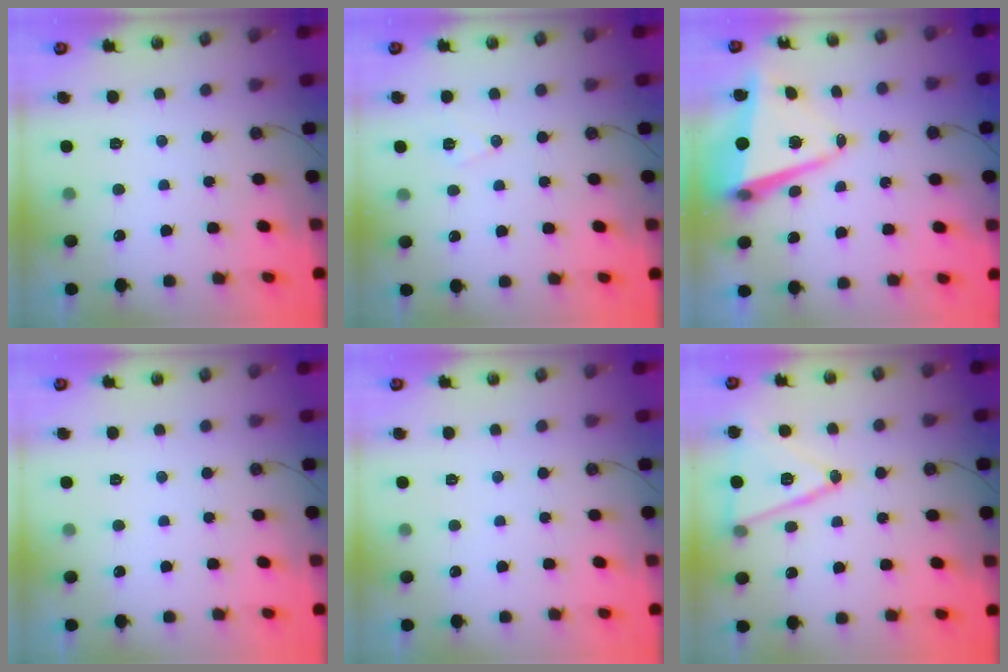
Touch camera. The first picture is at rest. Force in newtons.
{"total": 7.1, "press": 5.5, "slide": 4.5}
{"total": 10.6, "press": 10.4, "slide": 1.9}
{"total": 0.0}
{"total": 0.0}
{"total": 15.0, "press": 14.6, "slide": 3.4}